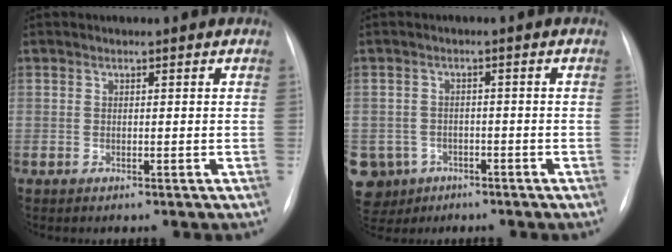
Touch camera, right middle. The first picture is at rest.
{"total": 9.0, "force": [-4.3, 7.8, 1.4], "torque": [-0.058, 0.009, -0.059]}